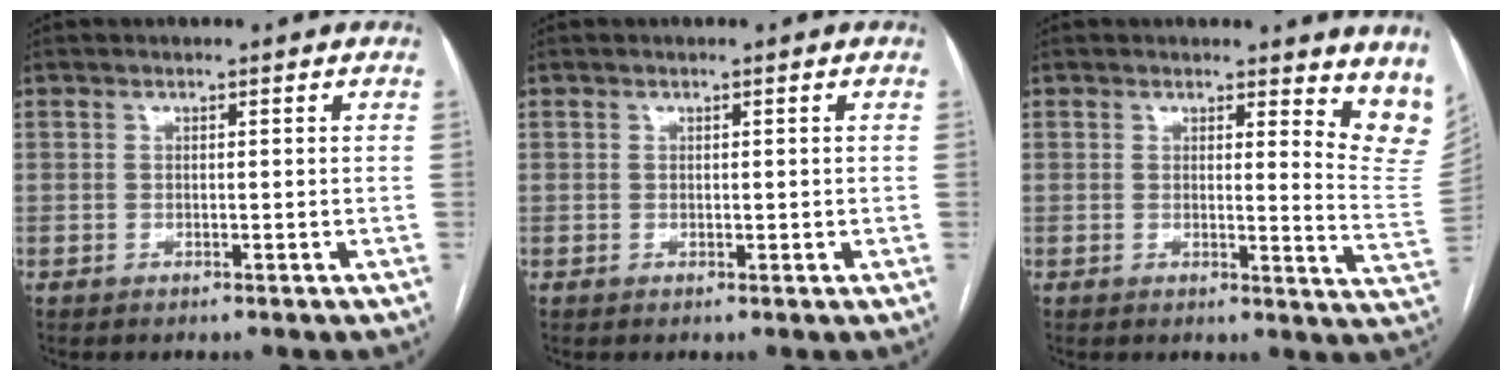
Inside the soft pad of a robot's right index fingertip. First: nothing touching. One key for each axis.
{"total": 0.6, "fx": 0.2, "fy": 0.4, "fz": 0.4, "tx": -0.004, "ty": -0.001, "tz": 0.003}
{"total": 9.2, "fx": 8.0, "fy": 2.1, "fz": 4.1, "tx": -0.018, "ty": -0.051, "tz": 0.057}